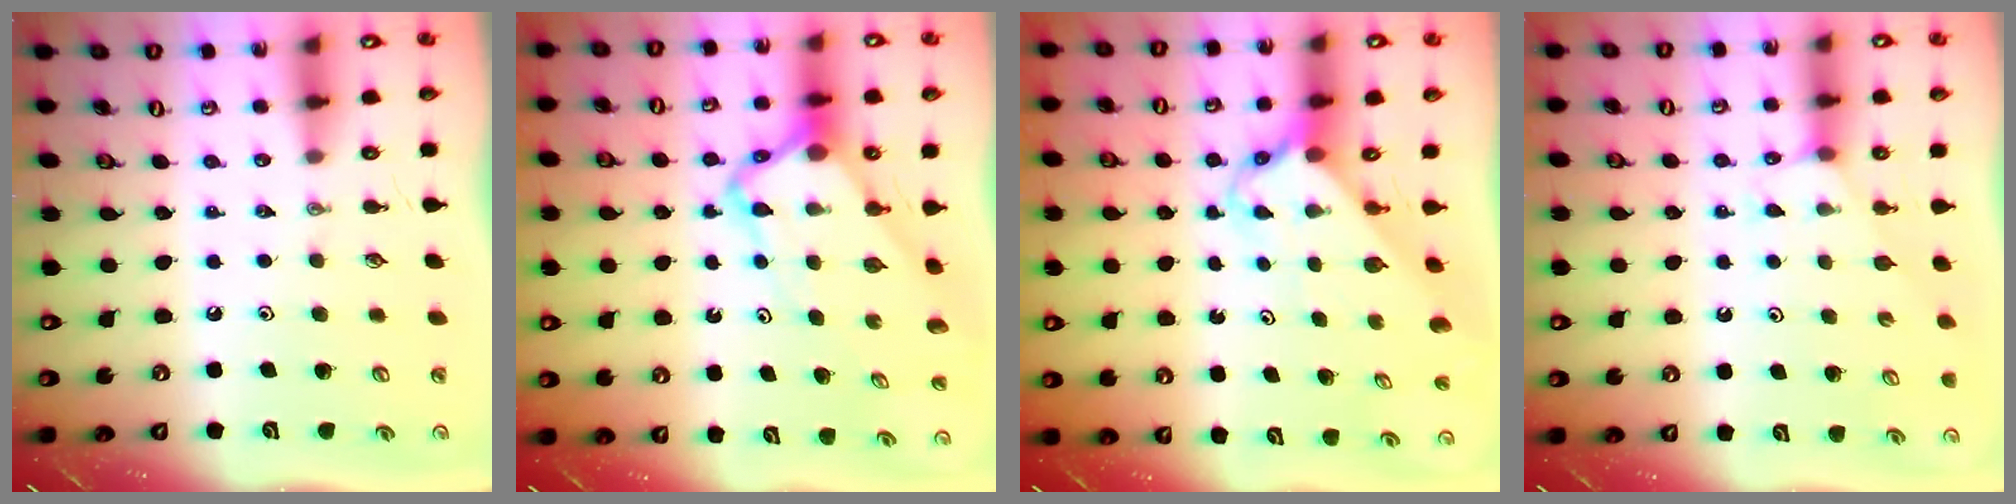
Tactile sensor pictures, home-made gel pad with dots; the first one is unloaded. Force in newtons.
{"total": 6.7, "press": 6.6, "slide": 0.6}
{"total": 2.8, "press": 2.8, "slide": 0.2}
{"total": 4.5, "press": 4.4, "slide": 0.5}